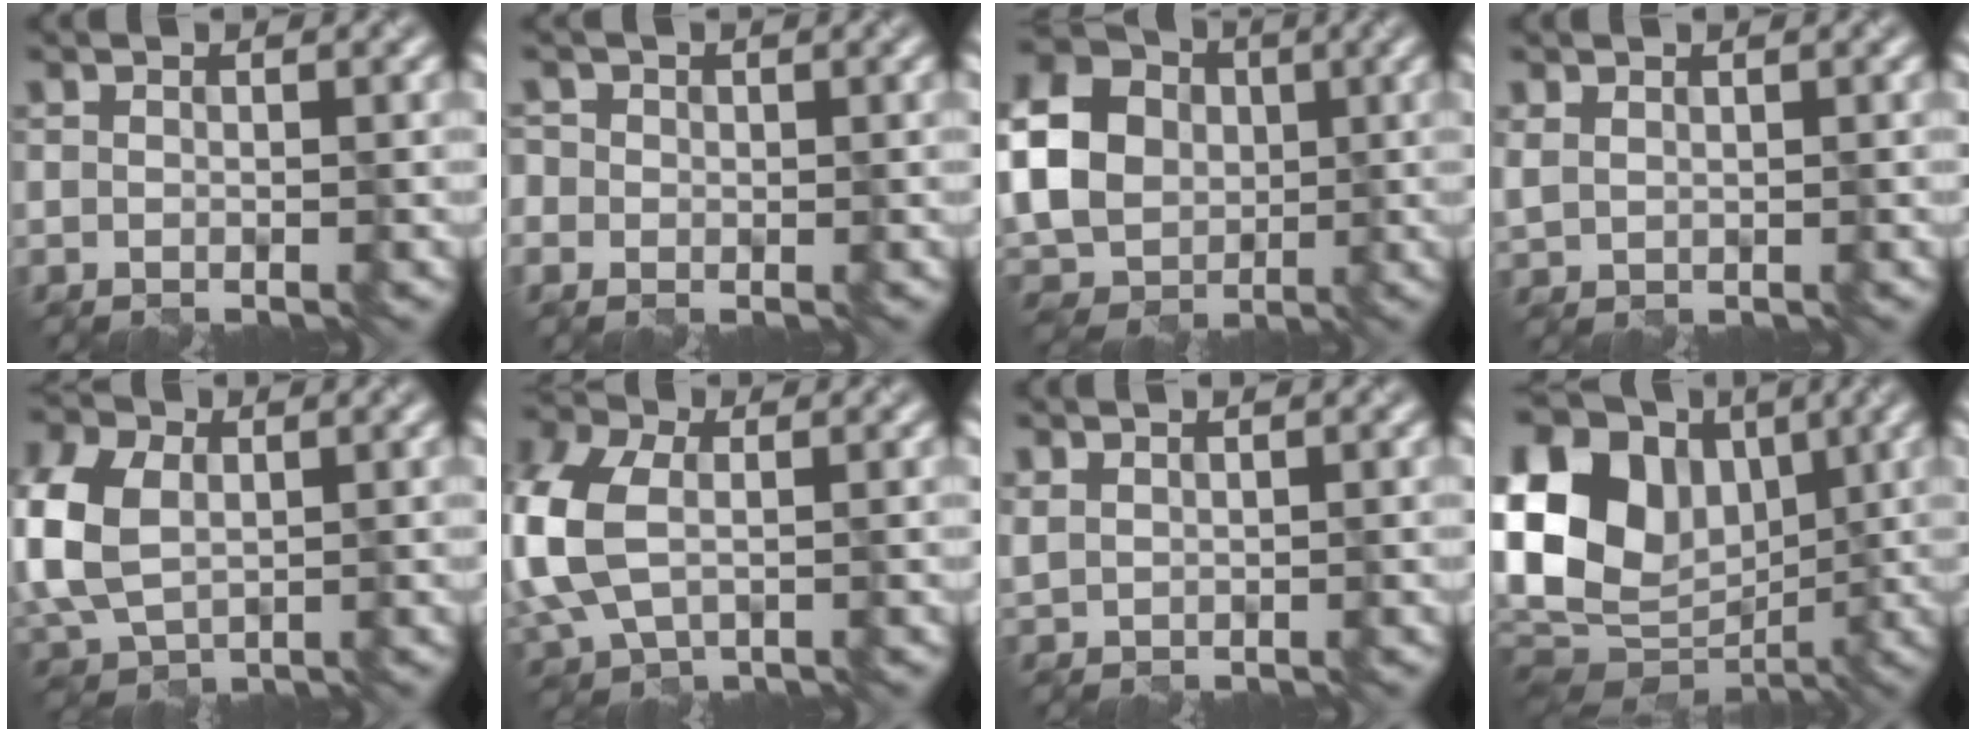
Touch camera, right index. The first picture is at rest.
{"total": 1.0, "force": [-0.3, 0.8, -0.4], "torque": [-0.003, 0.003, -0.002]}
{"total": 10.0, "force": [0.9, 8.8, 4.6], "torque": [-0.144, 0.011, 0.008]}
{"total": 0.8, "force": [0.7, -0.1, -0.3], "torque": [-0.014, 0.004, 0.026]}
{"total": 6.9, "force": [0.8, 5.2, 4.5], "torque": [-0.161, 0.012, 0.017]}
{"total": 8.1, "force": [0.1, 5.6, 5.8], "torque": [-0.194, 0.003, 0.006]}
{"total": 1.0, "force": [0.7, -0.4, -0.6], "torque": [-0.009, 0.004, 0.026]}
{"total": 17.1, "force": [3.1, 13.4, 10.2], "torque": [-0.230, 0.035, 0.056]}